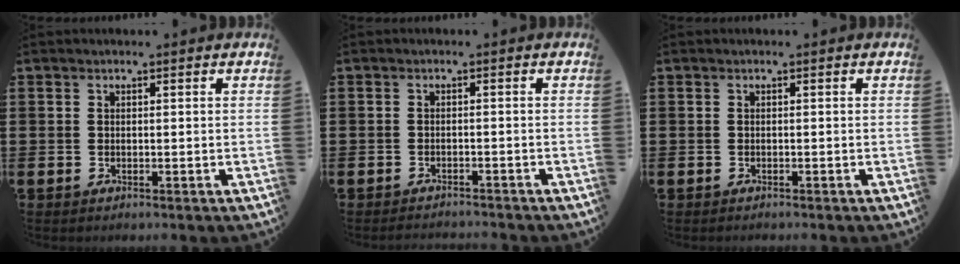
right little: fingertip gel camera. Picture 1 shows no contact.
{"total": 1.2, "force": [-1.2, 0.0, -0.1], "torque": [-0.002, 0.002, -0.024]}
{"total": 0.0}